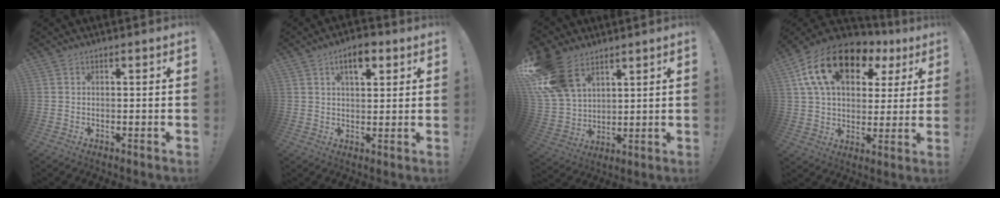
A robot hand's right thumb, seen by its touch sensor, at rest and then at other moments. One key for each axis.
{"total": 6.9, "fx": 3.5, "fy": 3.3, "fz": 4.9, "tx": -0.067, "ty": -0.008, "tz": 0.058}
{"total": 17.1, "fx": 9.9, "fy": 10.7, "fz": 8.9, "tx": -0.181, "ty": -0.045, "tz": 0.192}
{"total": 20.4, "fx": 9.8, "fy": 12.1, "fz": 13.3, "tx": -0.224, "ty": -0.033, "tz": 0.178}